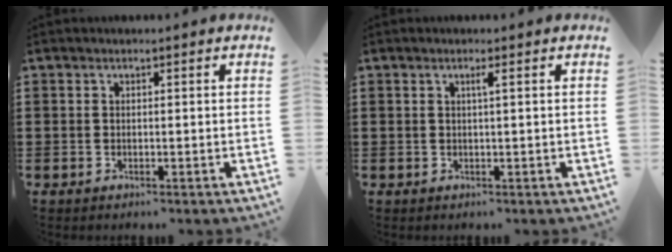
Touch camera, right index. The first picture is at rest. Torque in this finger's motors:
{"motor_torque": [0.33, -0.20, 0.07, 0.01]}